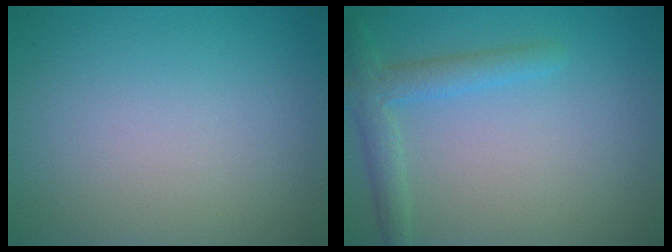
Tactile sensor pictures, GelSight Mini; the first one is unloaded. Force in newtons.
{"total": 2.8, "press": 2.8, "slide": 0.2}